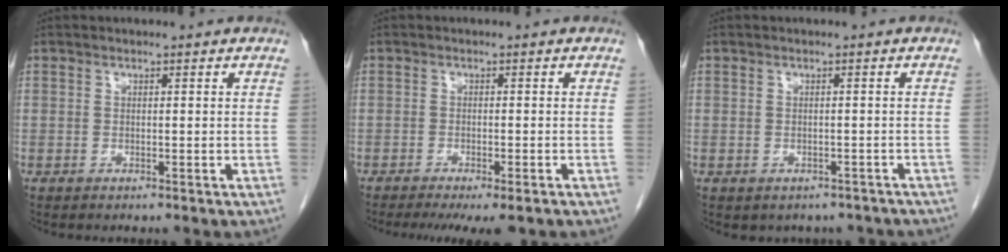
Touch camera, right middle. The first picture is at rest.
{"total": 7.4, "force": [-5.7, 1.4, 4.5], "torque": [-0.054, -0.013, -0.081]}
{"total": 5.6, "force": [-4.6, 3.0, 1.3], "torque": [-0.010, 0.013, -0.047]}